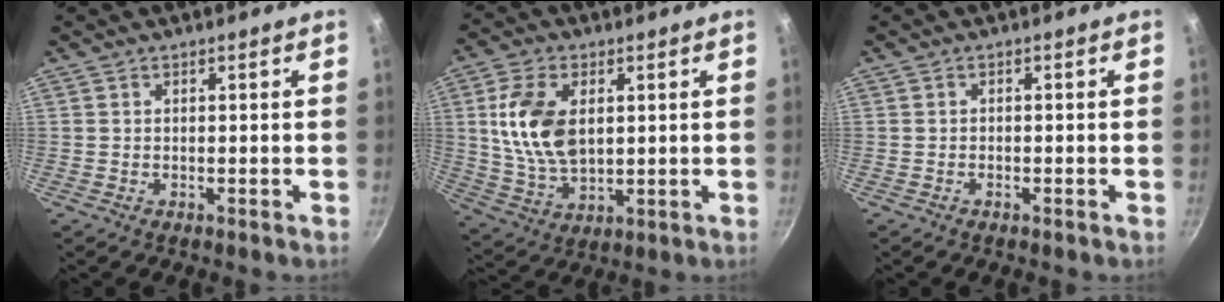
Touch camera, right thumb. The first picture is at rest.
{"total": 13.1, "force": [2.5, 7.9, 10.1], "torque": [-0.181, -0.015, 0.054]}
{"total": 0.7, "force": [-0.5, 0.1, 0.4], "torque": [-0.011, 0.005, -0.010]}